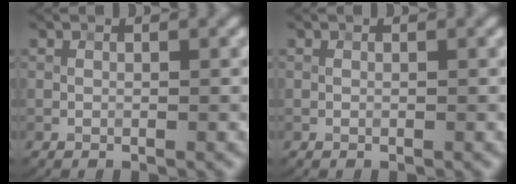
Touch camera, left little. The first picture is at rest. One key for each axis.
{"total": 0.0}